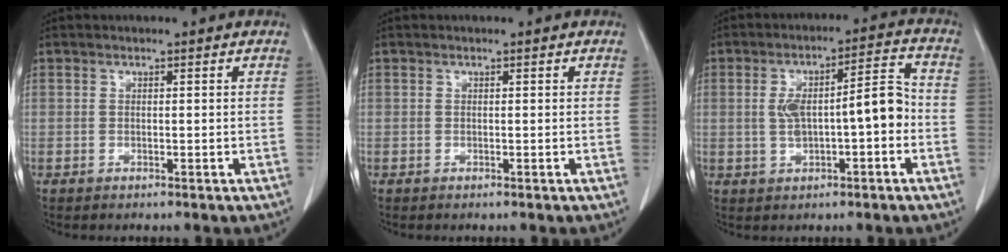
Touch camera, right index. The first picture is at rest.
{"total": 0.0}
{"total": 9.3, "force": [-0.8, 2.5, 8.9], "torque": [-0.152, 0.035, -0.007]}